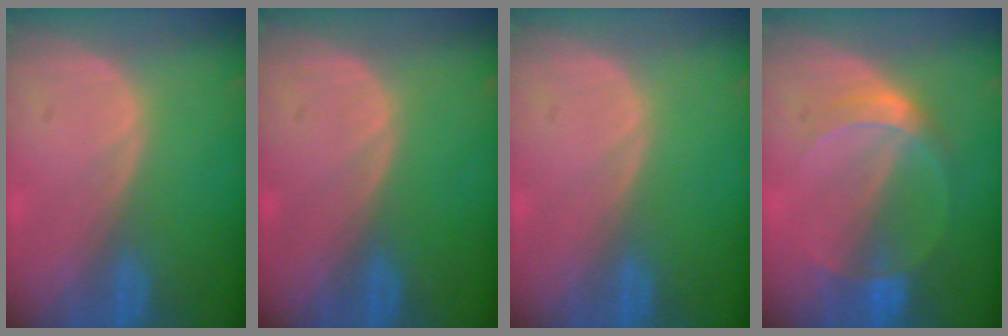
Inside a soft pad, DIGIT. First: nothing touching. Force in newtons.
{"total": 0.0}
{"total": 0.0}
{"total": 5.2, "press": 4.7, "slide": 2.0}